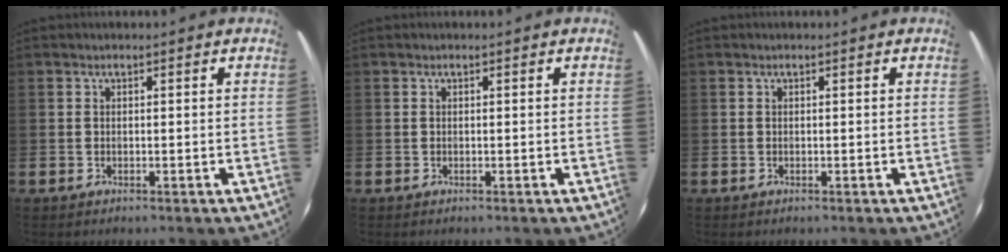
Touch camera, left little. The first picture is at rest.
{"total": 0.0}
{"total": 0.0}